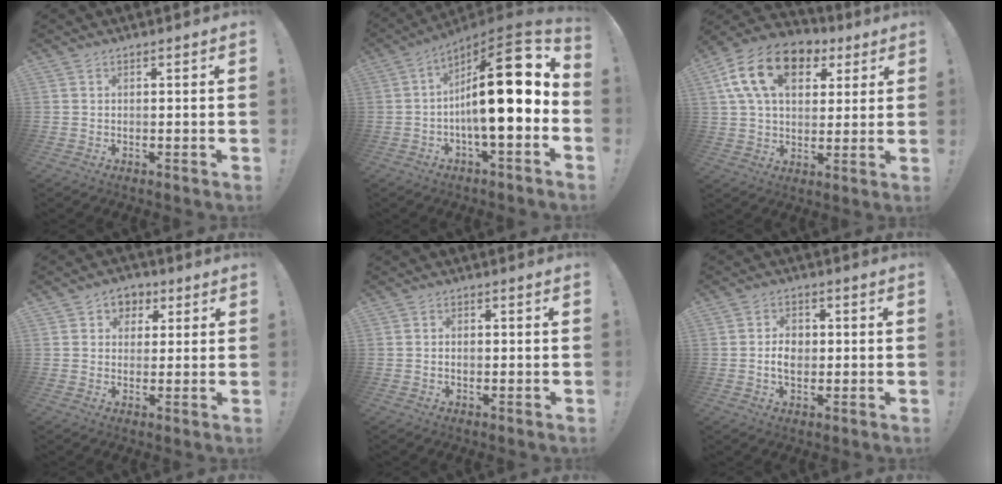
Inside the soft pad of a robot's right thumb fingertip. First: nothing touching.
{"total": 21.5, "force": [1.1, 5.8, 20.7], "torque": [-0.324, -0.007, 0.010]}
{"total": 18.3, "force": [7.1, 11.7, 12.1], "torque": [-0.203, -0.016, 0.129]}
{"total": 5.1, "force": [1.0, 4.8, 1.4], "torque": [-0.006, 0.000, 0.019]}
{"total": 1.5, "force": [-0.3, 1.3, 0.8], "torque": [-0.010, 0.005, -0.007]}
{"total": 5.8, "force": [-0.2, 4.6, 3.5], "torque": [-0.052, 0.006, -0.008]}